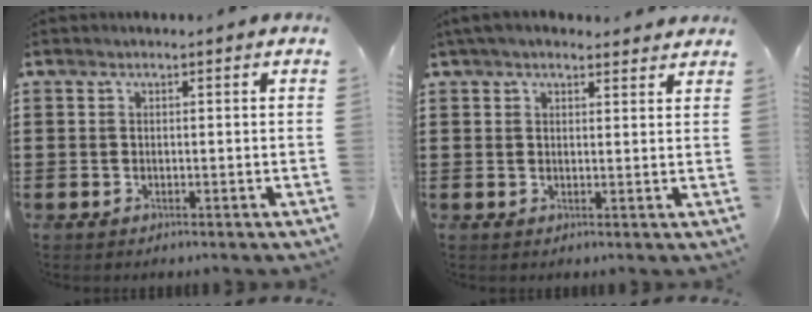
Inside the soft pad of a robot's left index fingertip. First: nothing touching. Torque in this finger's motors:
{"motor_torque": [1.55, -0.59, 0.78, 0.11]}